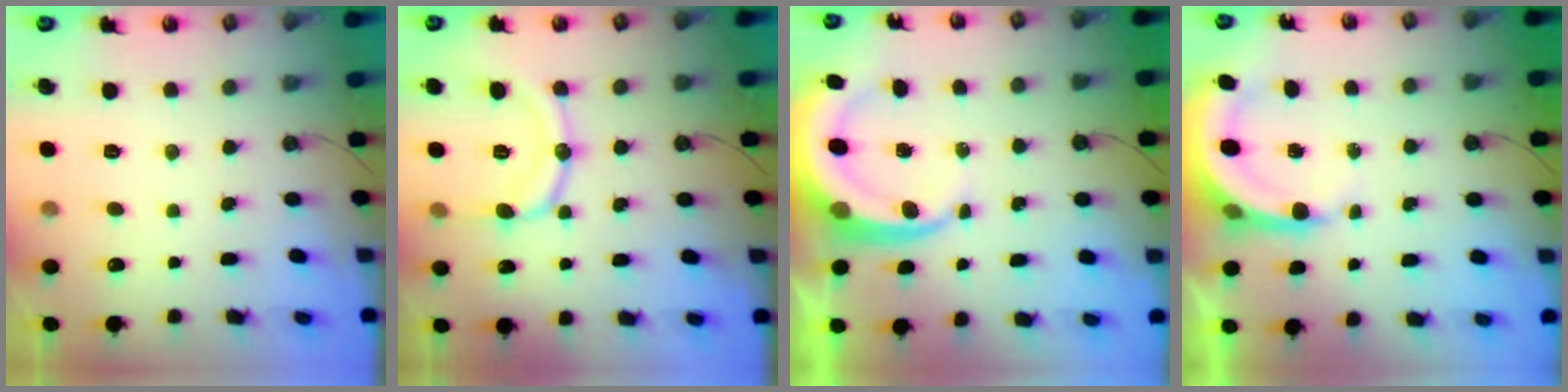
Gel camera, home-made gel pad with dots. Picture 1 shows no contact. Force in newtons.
{"total": 11.9, "press": 11.9, "slide": 0.6}
{"total": 8.2, "press": 8.2, "slide": 1.1}
{"total": 5.5, "press": 5.5, "slide": 0.9}